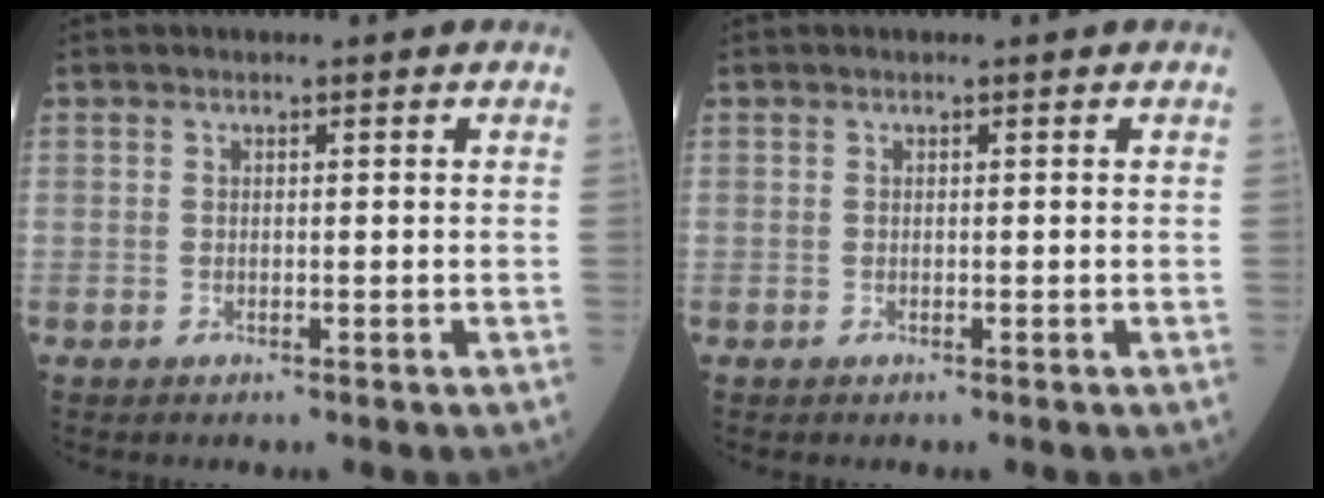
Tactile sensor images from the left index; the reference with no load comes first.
{"total": 0.0}